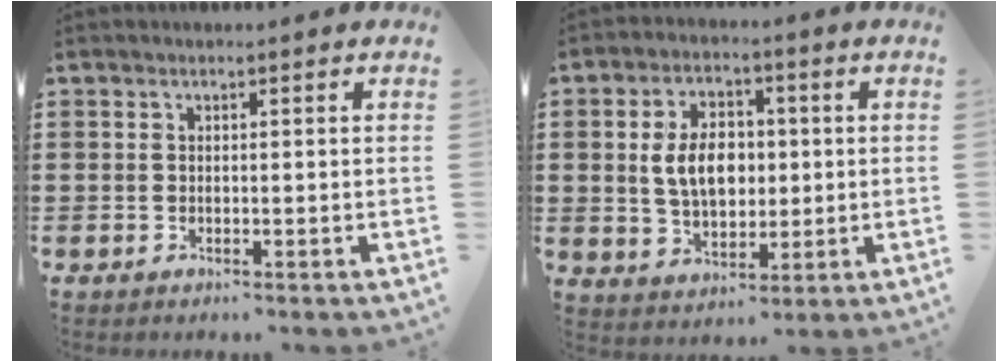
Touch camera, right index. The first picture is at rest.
{"total": 7.7, "force": [0.7, 5.0, 5.8], "torque": [-0.112, 0.010, 0.006]}